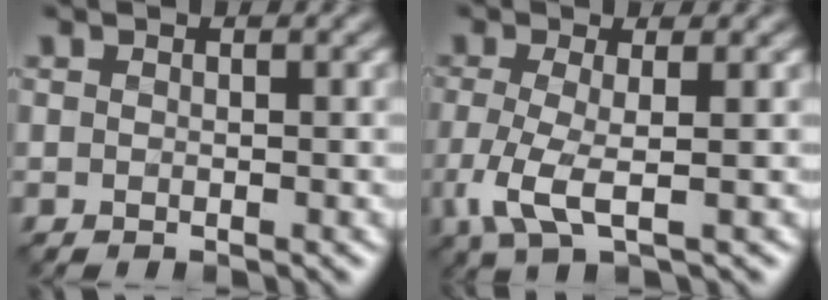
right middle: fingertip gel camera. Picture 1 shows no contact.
{"total": 3.8, "force": [-0.9, 1.1, 3.6], "torque": [-0.090, -0.005, -0.021]}